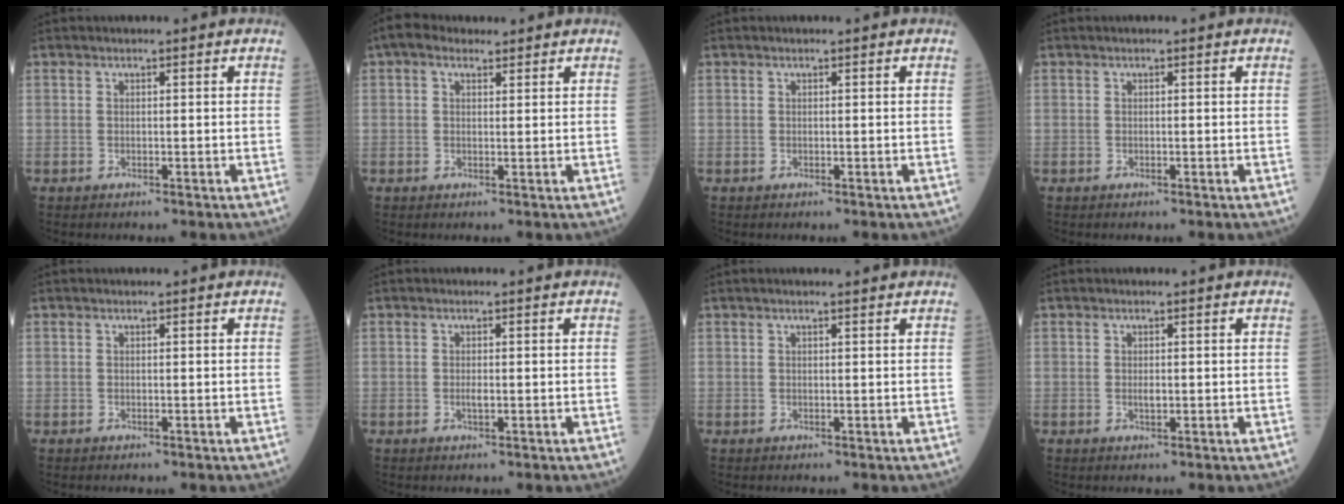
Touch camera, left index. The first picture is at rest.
{"total": 3.2, "force": [2.1, 1.9, 1.7], "torque": [-0.041, 0.030, 0.037]}
{"total": 0.0}
{"total": 0.0}
{"total": 0.0}
{"total": 0.9, "force": [-0.1, 0.3, 0.8], "torque": [-0.019, -0.002, 0.000]}
{"total": 2.0, "force": [1.8, -0.1, 0.9], "torque": [-0.014, 0.013, 0.024]}
{"total": 0.9, "force": [0.1, 0.4, 0.8], "torque": [-0.018, -0.003, 0.003]}